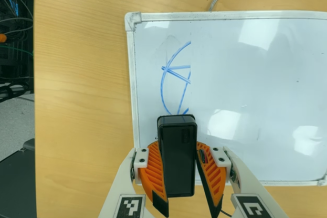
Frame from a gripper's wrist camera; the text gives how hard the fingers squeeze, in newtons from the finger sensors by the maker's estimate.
{"total": 10.1, "left": 10.3, "right": 9.8}